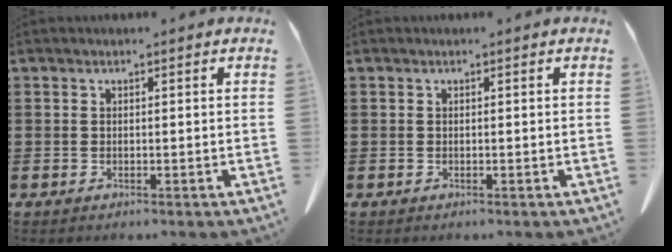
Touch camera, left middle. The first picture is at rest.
{"total": 0.0}